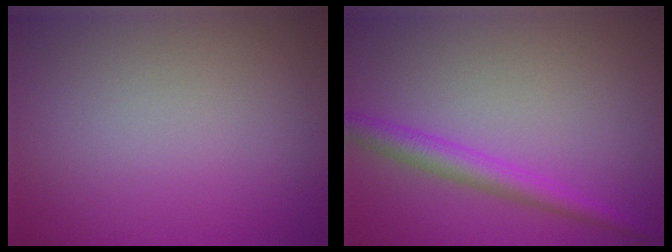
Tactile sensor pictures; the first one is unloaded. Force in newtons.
{"total": 3.0, "press": 3.0, "slide": 0.1}